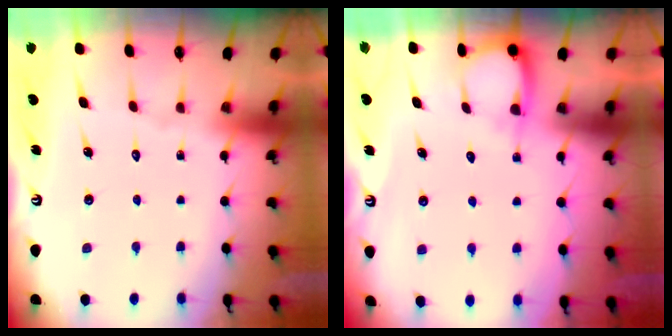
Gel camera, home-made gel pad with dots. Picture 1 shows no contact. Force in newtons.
{"total": 4.5, "press": 4.5, "slide": 0.4}